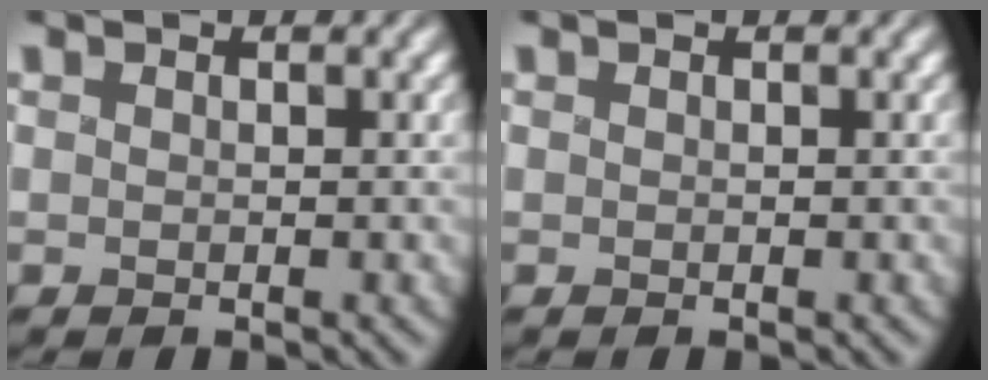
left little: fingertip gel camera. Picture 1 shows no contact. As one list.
[{"total": 0.0}]